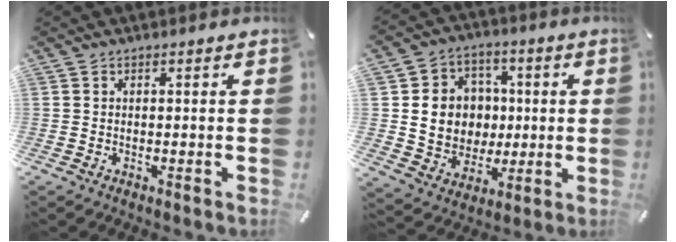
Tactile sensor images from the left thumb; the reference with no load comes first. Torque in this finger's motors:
{"motor_torque": [2.44, 2.55, 0.31, -0.16, 0.11]}